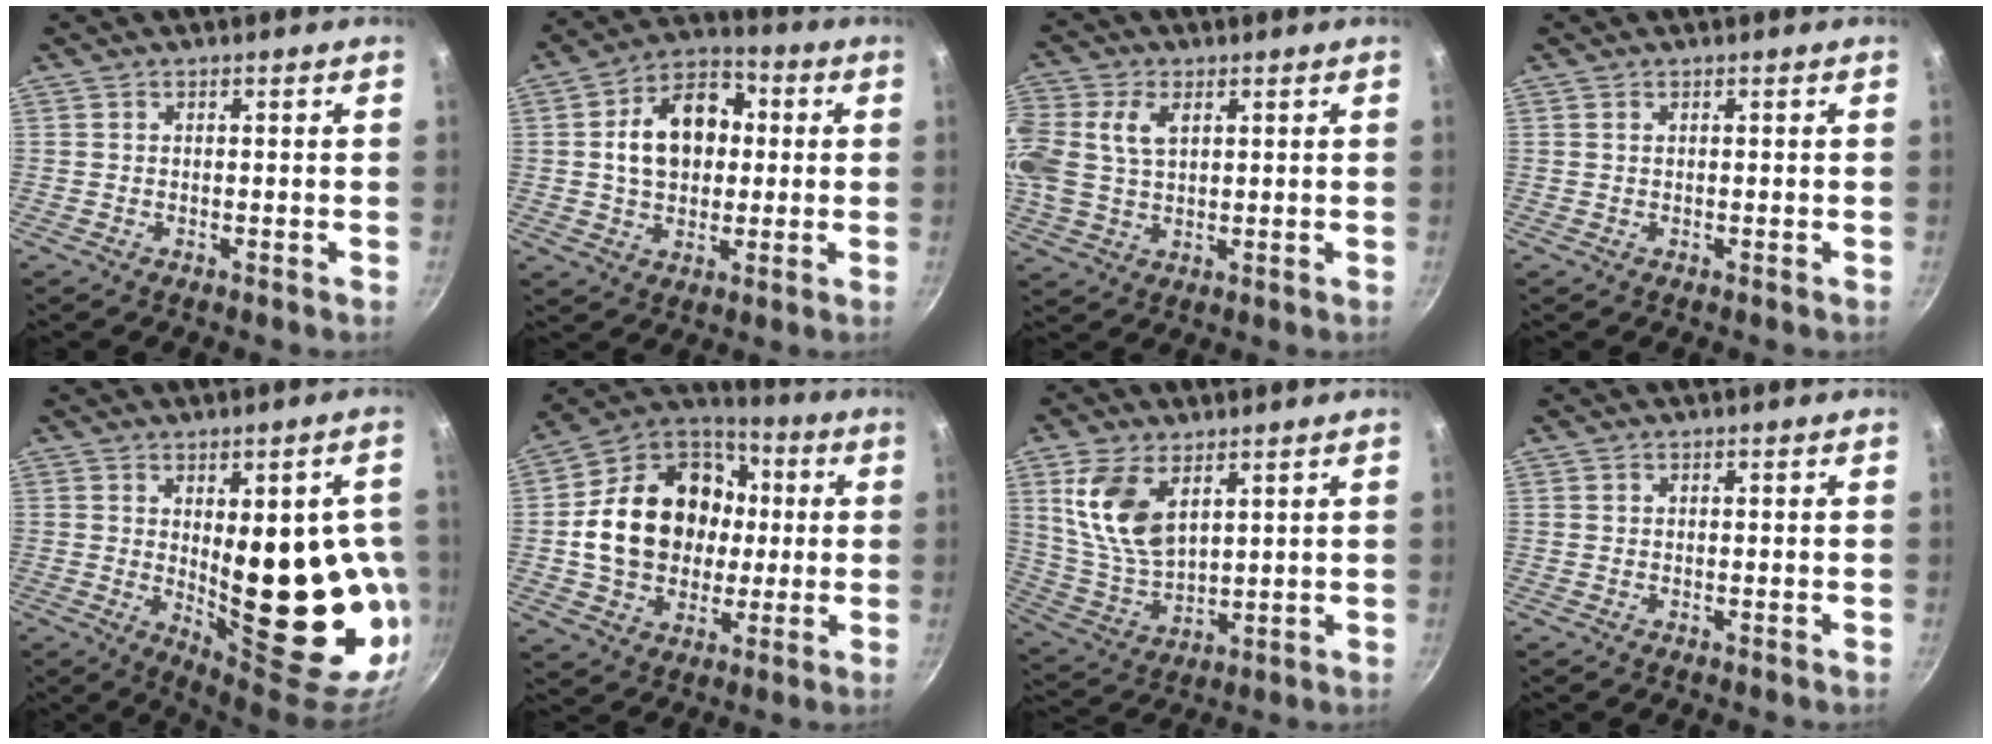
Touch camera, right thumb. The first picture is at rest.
{"total": 14.5, "force": [1.7, 10.5, 9.9], "torque": [-0.124, 0.024, 0.016]}
{"total": 13.7, "force": [3.7, 9.7, 8.9], "torque": [-0.210, 0.020, 0.070]}
{"total": 0.0}
{"total": 23.0, "force": [-0.4, 9.6, 20.9], "torque": [-0.239, -0.023, 0.026]}
{"total": 22.7, "force": [1.0, 18.1, 13.7], "torque": [-0.219, 0.038, 0.021]}
{"total": 12.6, "force": [5.2, 7.1, 9.1], "torque": [-0.168, -0.030, 0.115]}
{"total": 0.0}